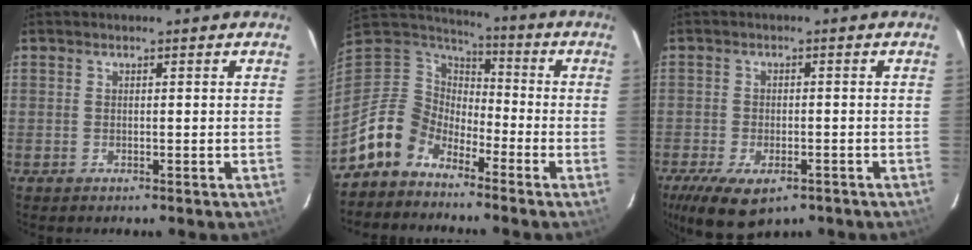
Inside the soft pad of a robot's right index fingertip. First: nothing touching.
{"total": 10.7, "force": [-8.0, 6.7, 2.4], "torque": [-0.067, 0.029, -0.160]}
{"total": 10.9, "force": [-6.7, 5.3, 6.9], "torque": [-0.150, -0.033, -0.105]}